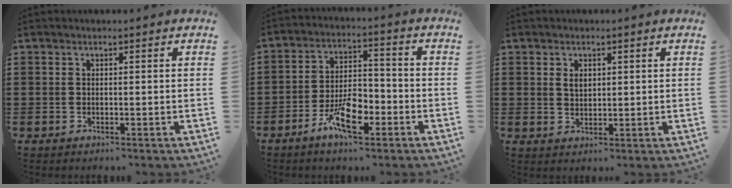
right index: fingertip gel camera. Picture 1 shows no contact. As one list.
[{"total": 8.5, "force": [-4.6, 3.6, 6.2], "torque": [-0.129, 0.003, -0.084]}, {"total": 2.0, "force": [0.8, 1.3, 1.3], "torque": [-0.030, 0.005, 0.014]}]